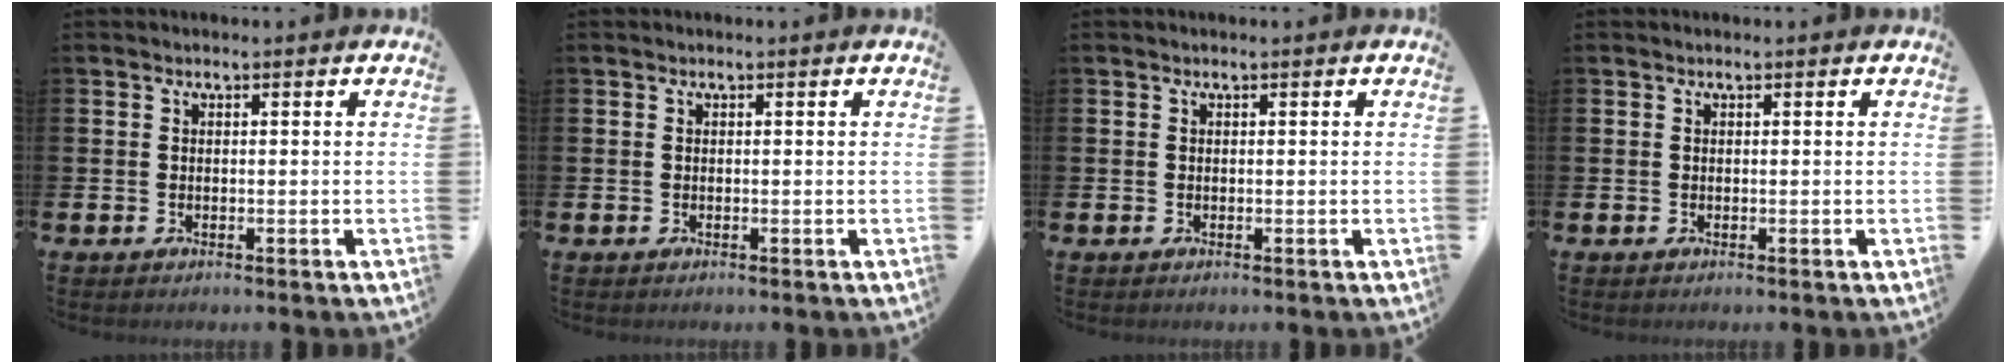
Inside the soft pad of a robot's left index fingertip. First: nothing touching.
{"total": 0.0}
{"total": 0.0}
{"total": 0.0}